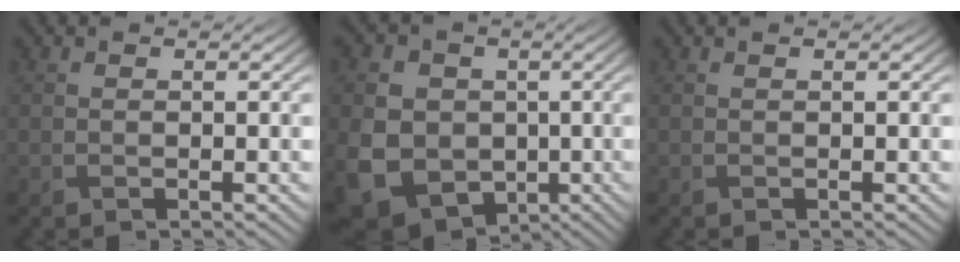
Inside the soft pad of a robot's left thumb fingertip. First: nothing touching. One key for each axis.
{"total": 12.0, "fx": -1.6, "fy": 10.3, "fz": 5.9, "tx": -0.157, "ty": -0.026, "tz": -0.041}
{"total": 0.0}